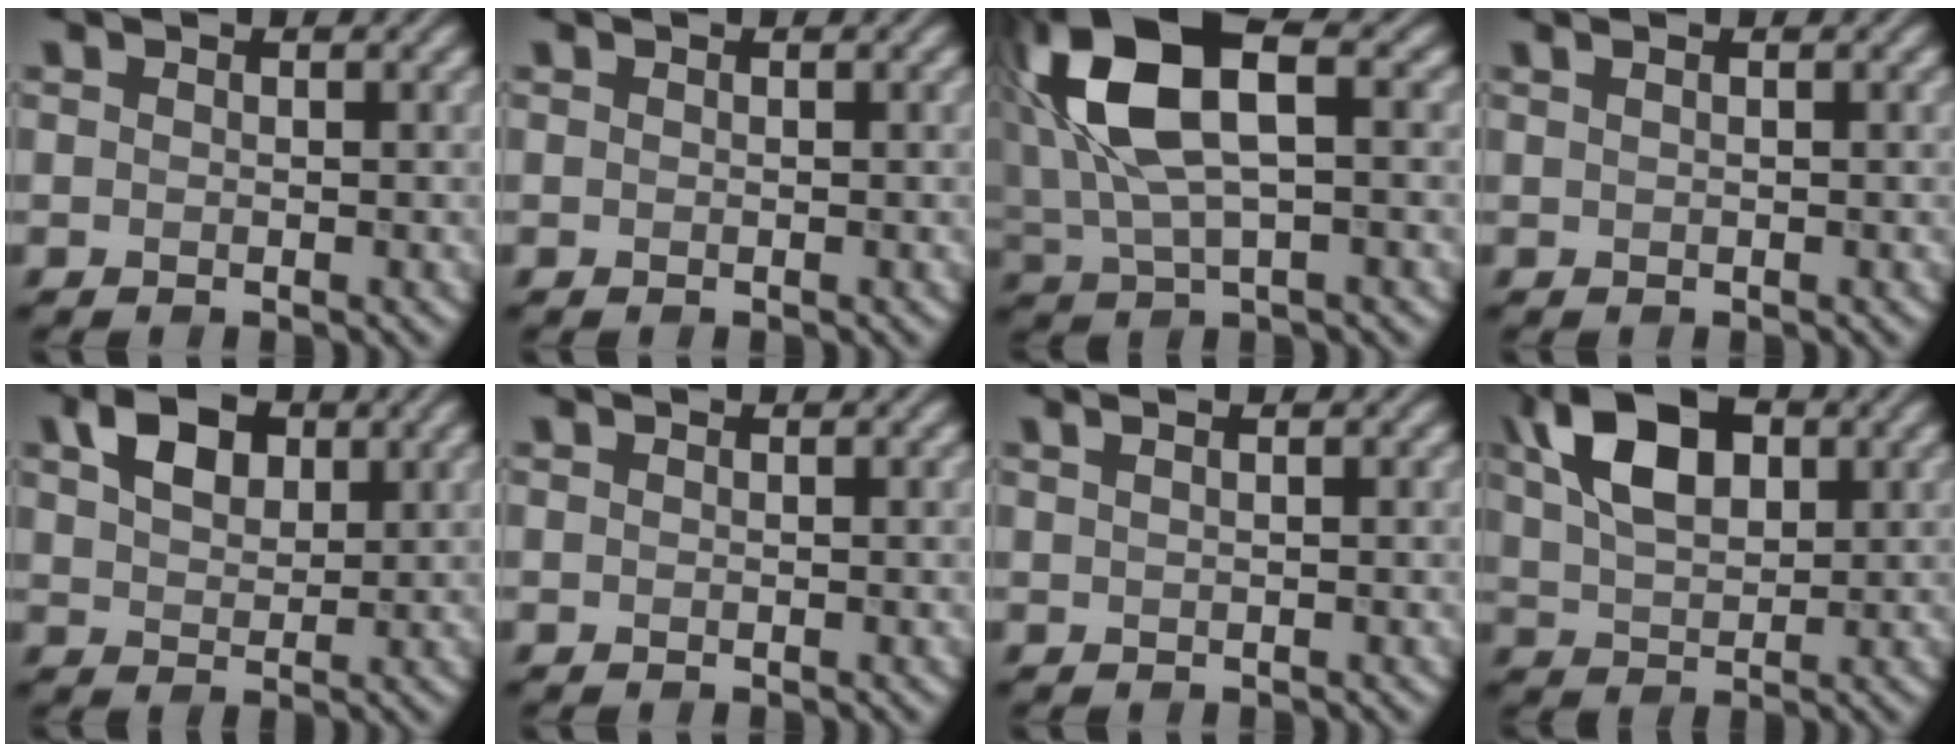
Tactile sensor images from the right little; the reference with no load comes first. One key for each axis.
{"total": 0.0}
{"total": 10.4, "fx": 2.4, "fy": 5.0, "fz": 8.8, "tx": -0.187, "ty": 0.014, "tz": 0.041}
{"total": 1.7, "fx": 0.9, "fy": 0.8, "fz": 1.2, "tx": -0.009, "ty": 0.003, "tz": -0.003}
{"total": 4.3, "fx": 2.0, "fy": 2.7, "fz": 2.6, "tx": -0.054, "ty": 0.006, "tz": 0.036}
{"total": 0.0}
{"total": 2.6, "fx": 1.3, "fy": 1.3, "fz": 1.9, "tx": -0.008, "ty": 0.014, "tz": -0.007}
{"total": 8.7, "fx": 3.5, "fy": 4.9, "fz": 6.2, "tx": -0.127, "ty": 0.020, "tz": 0.059}